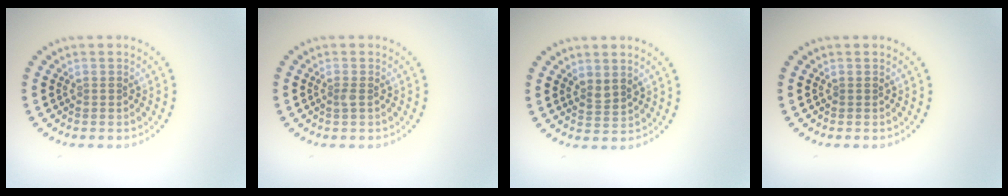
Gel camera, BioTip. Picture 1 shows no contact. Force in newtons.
{"total": 0.6, "press": 0.5, "slide": 0.2}
{"total": 1.5, "press": 1.3, "slide": 0.8}
{"total": 0.0}